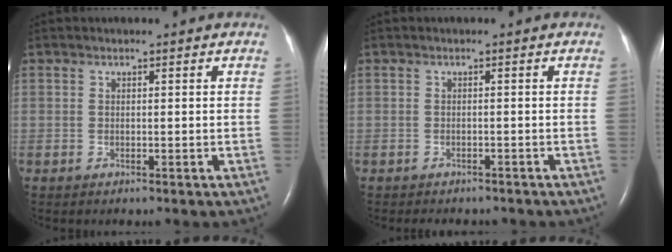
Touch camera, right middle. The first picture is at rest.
{"total": 5.1, "force": [-4.4, 1.9, 1.6], "torque": [-0.021, 0.000, -0.049]}